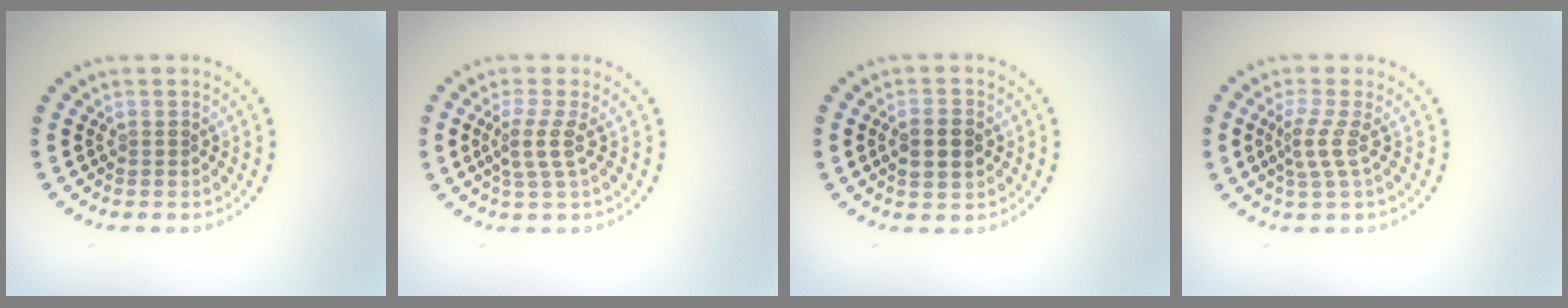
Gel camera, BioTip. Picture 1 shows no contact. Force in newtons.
{"total": 2.2, "press": 1.5, "slide": 1.5}
{"total": 2.7, "press": 2.7, "slide": 0.2}
{"total": 2.2, "press": 1.6, "slide": 1.6}